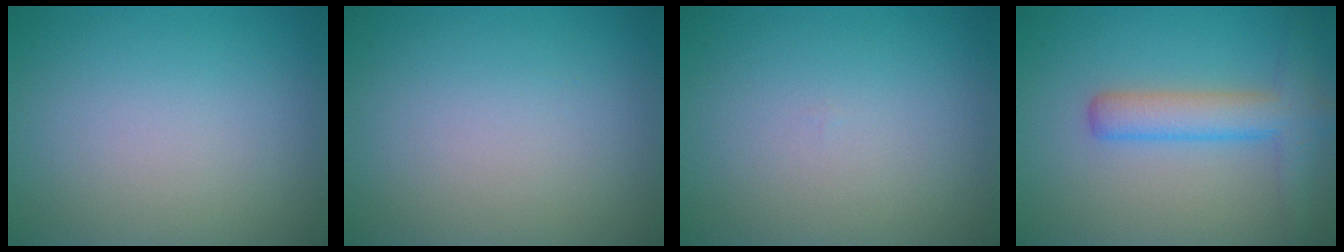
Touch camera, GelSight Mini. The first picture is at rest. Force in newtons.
{"total": 0.0}
{"total": 0.0}
{"total": 4.4, "press": 4.4, "slide": 0.1}